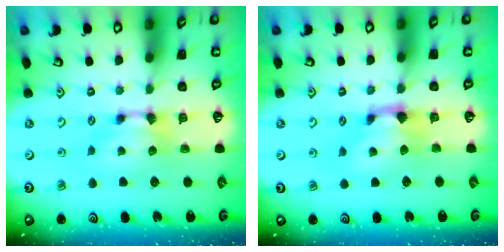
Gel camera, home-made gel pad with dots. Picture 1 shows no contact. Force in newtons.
{"total": 1.2, "press": 0.4, "slide": 1.1}